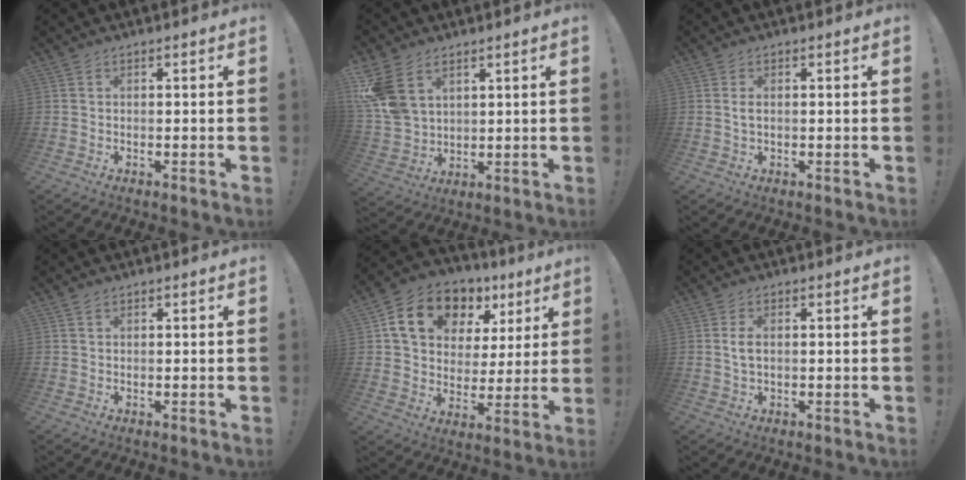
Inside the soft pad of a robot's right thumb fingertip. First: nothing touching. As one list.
[{"total": 11.8, "force": [5.7, 8.2, 6.4], "torque": [-0.122, -0.025, 0.114]}, {"total": 1.7, "force": [0.2, 0.6, 1.6], "torque": [-0.024, 0.000, 0.002]}, {"total": 0.7, "force": [0.5, 0.5, 0.2], "torque": [0.000, -0.002, 0.009]}, {"total": 16.3, "force": [8.6, 10.9, 8.6], "torque": [-0.142, -0.033, 0.164]}, {"total": 2.8, "force": [0.3, 1.2, 2.5], "torque": [-0.041, 0.001, 0.005]}]